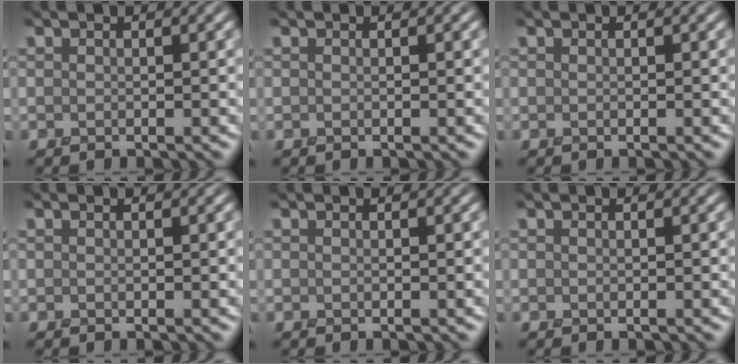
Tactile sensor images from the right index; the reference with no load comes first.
{"total": 0.0}
{"total": 0.0}
{"total": 0.0}
{"total": 0.0}
{"total": 0.0}